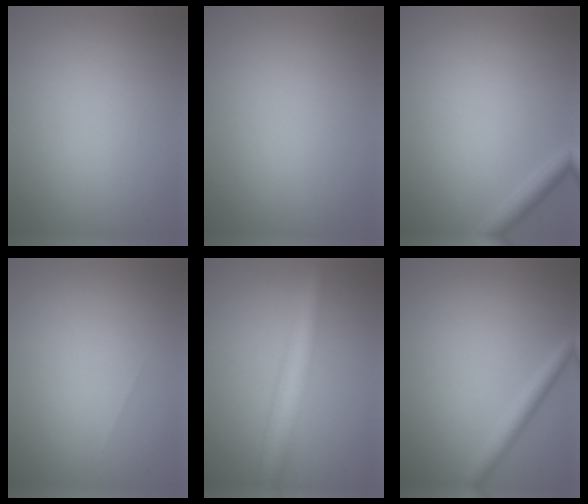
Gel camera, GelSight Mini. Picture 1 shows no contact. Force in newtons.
{"total": 0.0}
{"total": 1.9, "press": 1.9, "slide": 0.1}
{"total": 0.0}
{"total": 4.7, "press": 4.7, "slide": 0.2}
{"total": 2.2, "press": 2.2, "slide": 0.1}